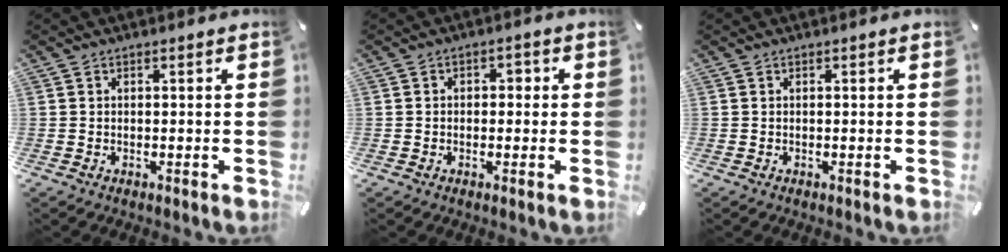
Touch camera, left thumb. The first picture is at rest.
{"total": 2.1, "force": [-0.8, 1.6, 1.1], "torque": [-0.022, 0.011, -0.020]}
{"total": 0.0}